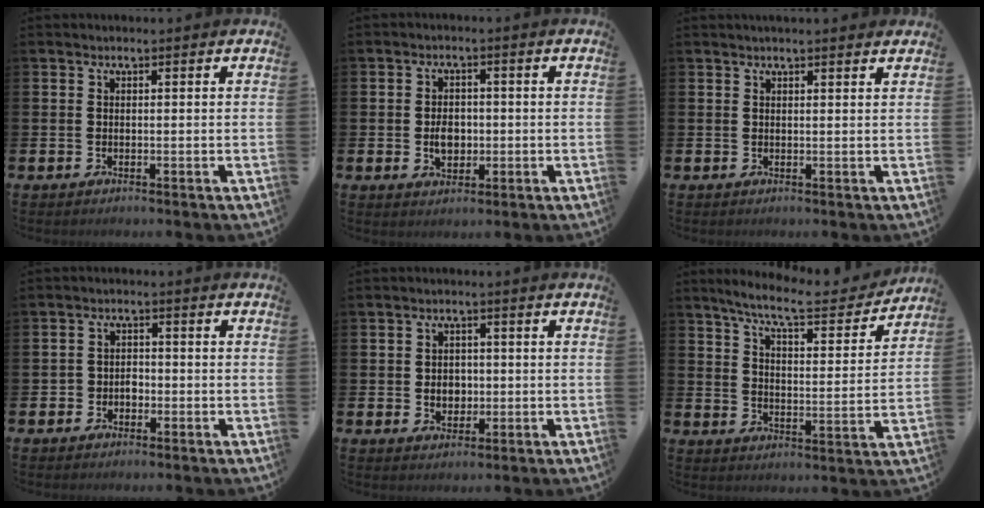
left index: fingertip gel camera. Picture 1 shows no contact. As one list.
[{"total": 3.6, "force": [-0.3, 2.6, 2.4], "torque": [-0.037, 0.003, -0.010]}, {"total": 1.4, "force": [1.4, 0.0, 0.4], "torque": [-0.001, -0.006, 0.024]}, {"total": 2.1, "force": [-1.1, 1.8, 0.5], "torque": [-0.010, 0.004, -0.026]}, {"total": 2.7, "force": [0.0, 2.4, 1.3], "torque": [-0.012, 0.003, -0.009]}, {"total": 8.2, "force": [7.3, 1.1, 3.6], "torque": [-0.095, -0.043, 0.124]}]